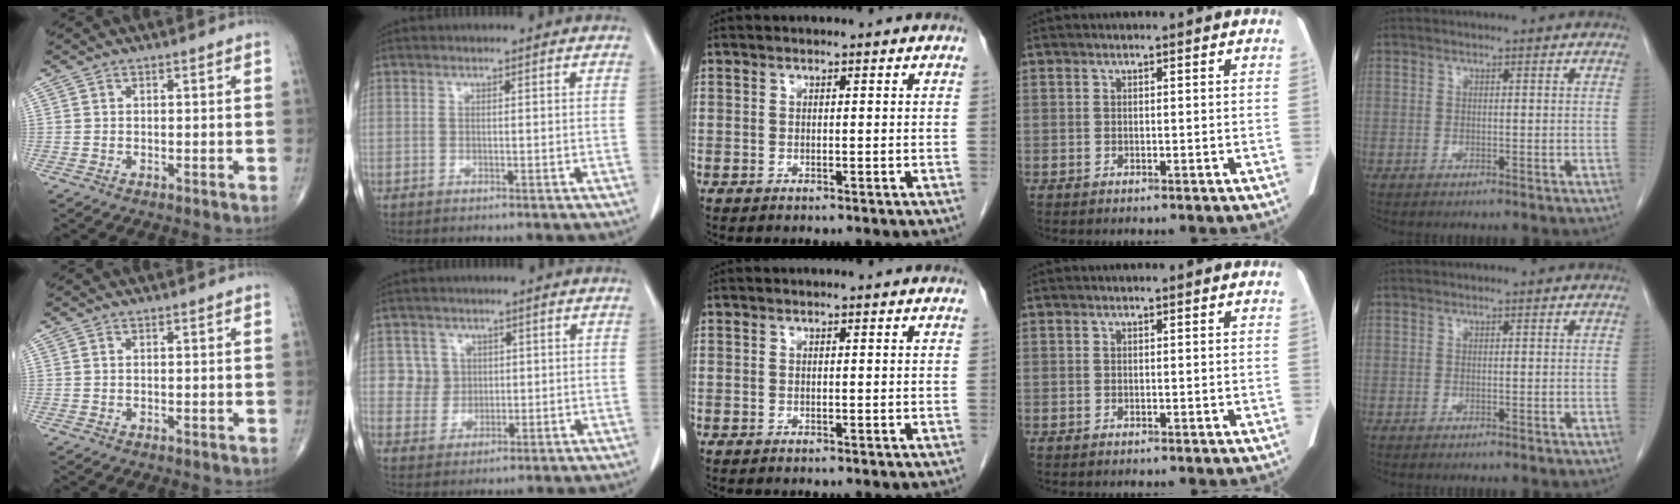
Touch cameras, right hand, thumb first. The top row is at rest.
{"index": {"total": 4.3, "force": [1.2, 4.1, 0.0], "torque": [0.010, 0.010, 0.025]}}